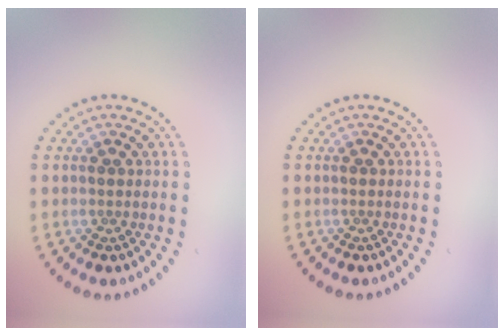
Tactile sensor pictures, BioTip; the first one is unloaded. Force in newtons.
{"total": 0.0}